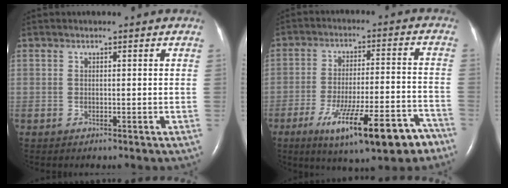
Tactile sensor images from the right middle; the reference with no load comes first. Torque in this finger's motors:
{"motor_torque": [1.14, -0.98, 0.56, 0.19]}